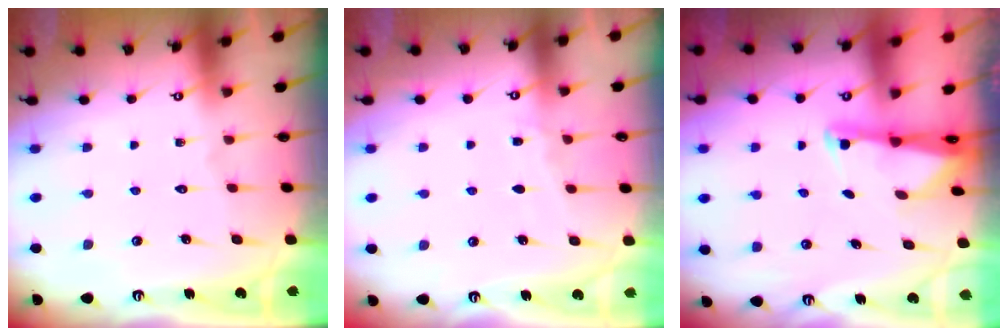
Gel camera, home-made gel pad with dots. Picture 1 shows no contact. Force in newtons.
{"total": 3.5, "press": 3.4, "slide": 0.4}
{"total": 1.8, "press": 1.8, "slide": 0.4}